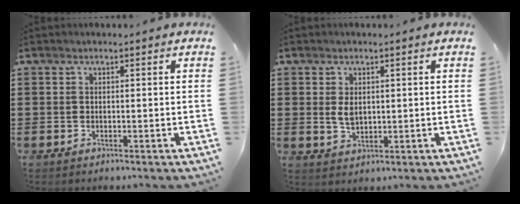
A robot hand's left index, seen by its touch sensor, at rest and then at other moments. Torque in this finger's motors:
{"motor_torque": [0.57, 0.50, 0.33, 0.05]}